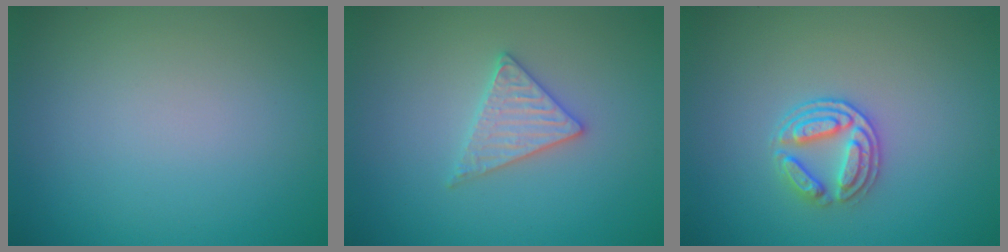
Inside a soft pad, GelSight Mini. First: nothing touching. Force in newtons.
{"total": 2.6, "press": 2.6, "slide": 0.3}
{"total": 3.0, "press": 2.7, "slide": 1.2}